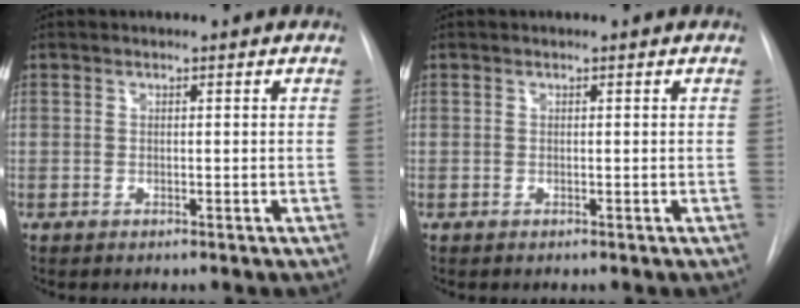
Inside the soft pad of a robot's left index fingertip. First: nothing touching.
{"total": 0.0}